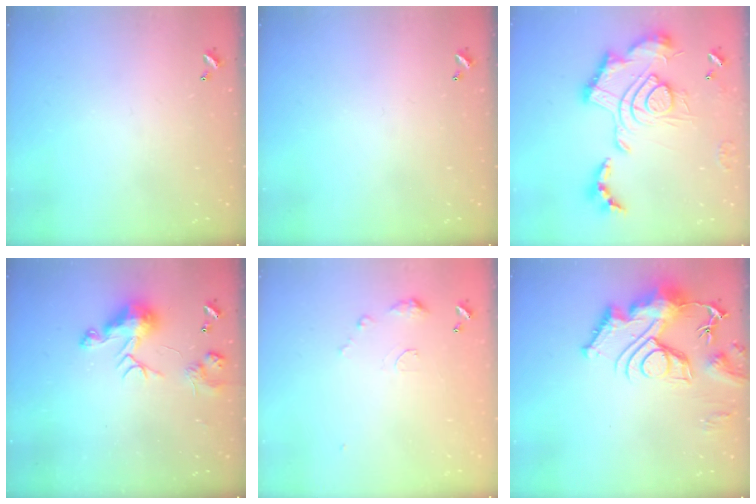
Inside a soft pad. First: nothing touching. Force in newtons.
{"total": 0.0}
{"total": 2.5, "press": 1.9, "slide": 1.7}
{"total": 8.3, "press": 8.3, "slide": 0.7}
{"total": 6.4, "press": 6.4, "slide": 0.7}
{"total": 16.0, "press": 15.9, "slide": 1.6}